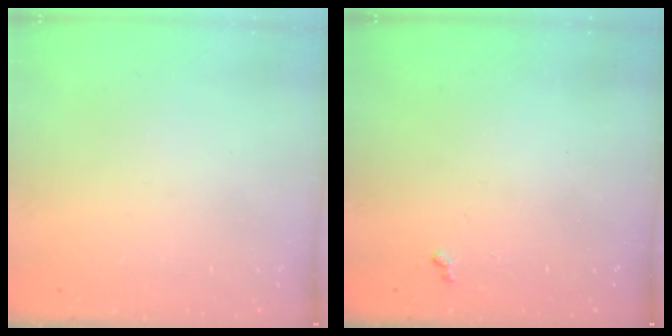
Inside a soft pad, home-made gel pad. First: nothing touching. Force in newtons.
{"total": 4.1, "press": 4.0, "slide": 0.6}